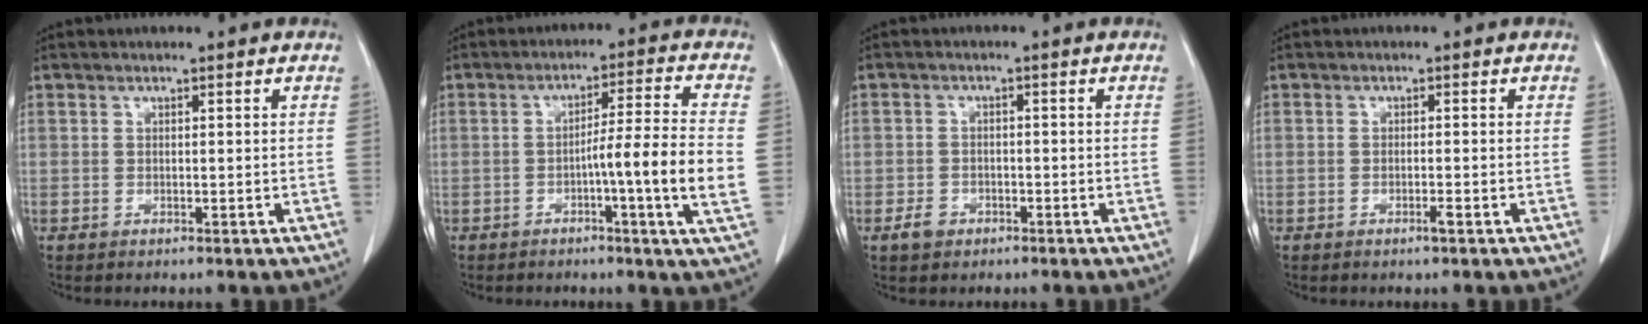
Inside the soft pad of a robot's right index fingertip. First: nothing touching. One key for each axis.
{"total": 10.3, "fx": -1.9, "fy": -1.3, "fz": 10.0, "tx": -0.155, "ty": -0.004, "tz": -0.036}
{"total": 2.7, "fx": -1.5, "fy": 2.1, "fz": 0.8, "tx": -0.012, "ty": 0.006, "tz": -0.021}
{"total": 1.3, "fx": -0.8, "fy": 0.0, "fz": 1.0, "tx": -0.021, "ty": -0.001, "tz": -0.013}